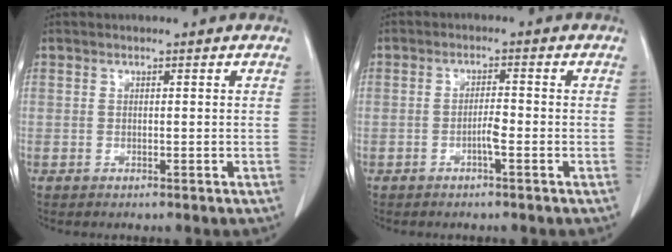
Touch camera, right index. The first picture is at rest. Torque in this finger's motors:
{"motor_torque": [-0.10, 0.00, -0.05, 0.00]}